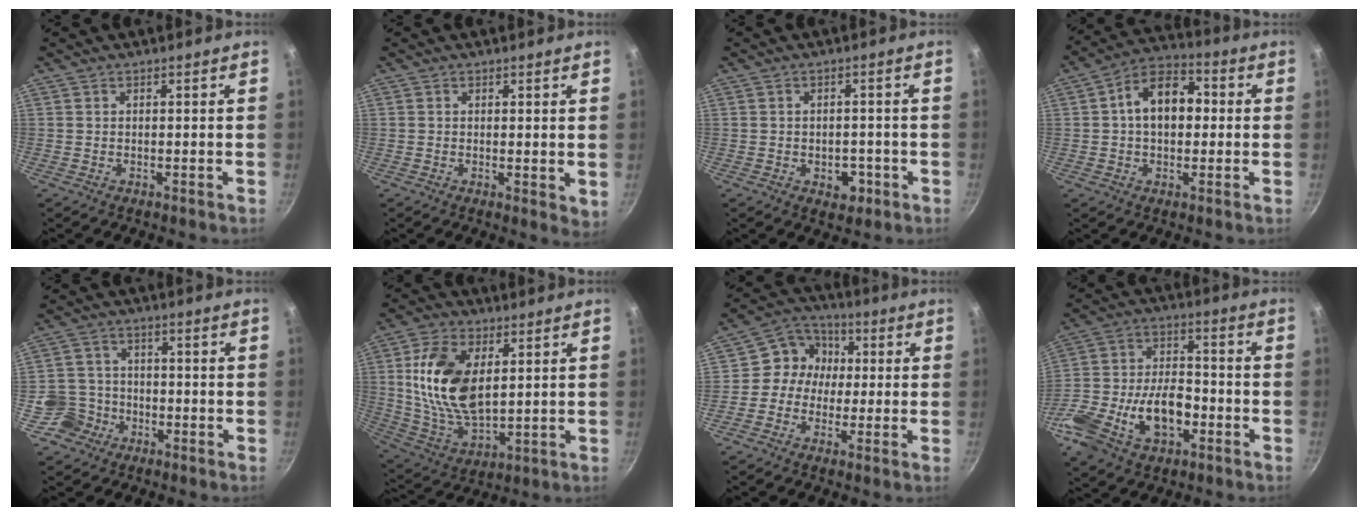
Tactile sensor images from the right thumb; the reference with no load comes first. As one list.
[{"total": 3.0, "force": [0.5, 1.1, 2.8], "torque": [-0.032, -0.009, 0.005]}, {"total": 4.5, "force": [-1.7, 3.1, 2.7], "torque": [-0.022, 0.007, -0.017]}, {"total": 12.0, "force": [1.1, 8.0, 8.8], "torque": [-0.102, 0.031, 0.001]}, {"total": 5.8, "force": [-2.8, 5.0, 0.3], "torque": [0.025, 0.038, -0.056]}, {"total": 16.7, "force": [3.6, 9.5, 13.2], "torque": [-0.241, -0.014, 0.077]}, {"total": 8.4, "force": [0.1, 7.7, 3.2], "torque": [-0.016, 0.024, -0.022]}, {"total": 17.5, "force": [-6.3, 10.3, 12.6], "torque": [-0.228, 0.040, -0.116]}]